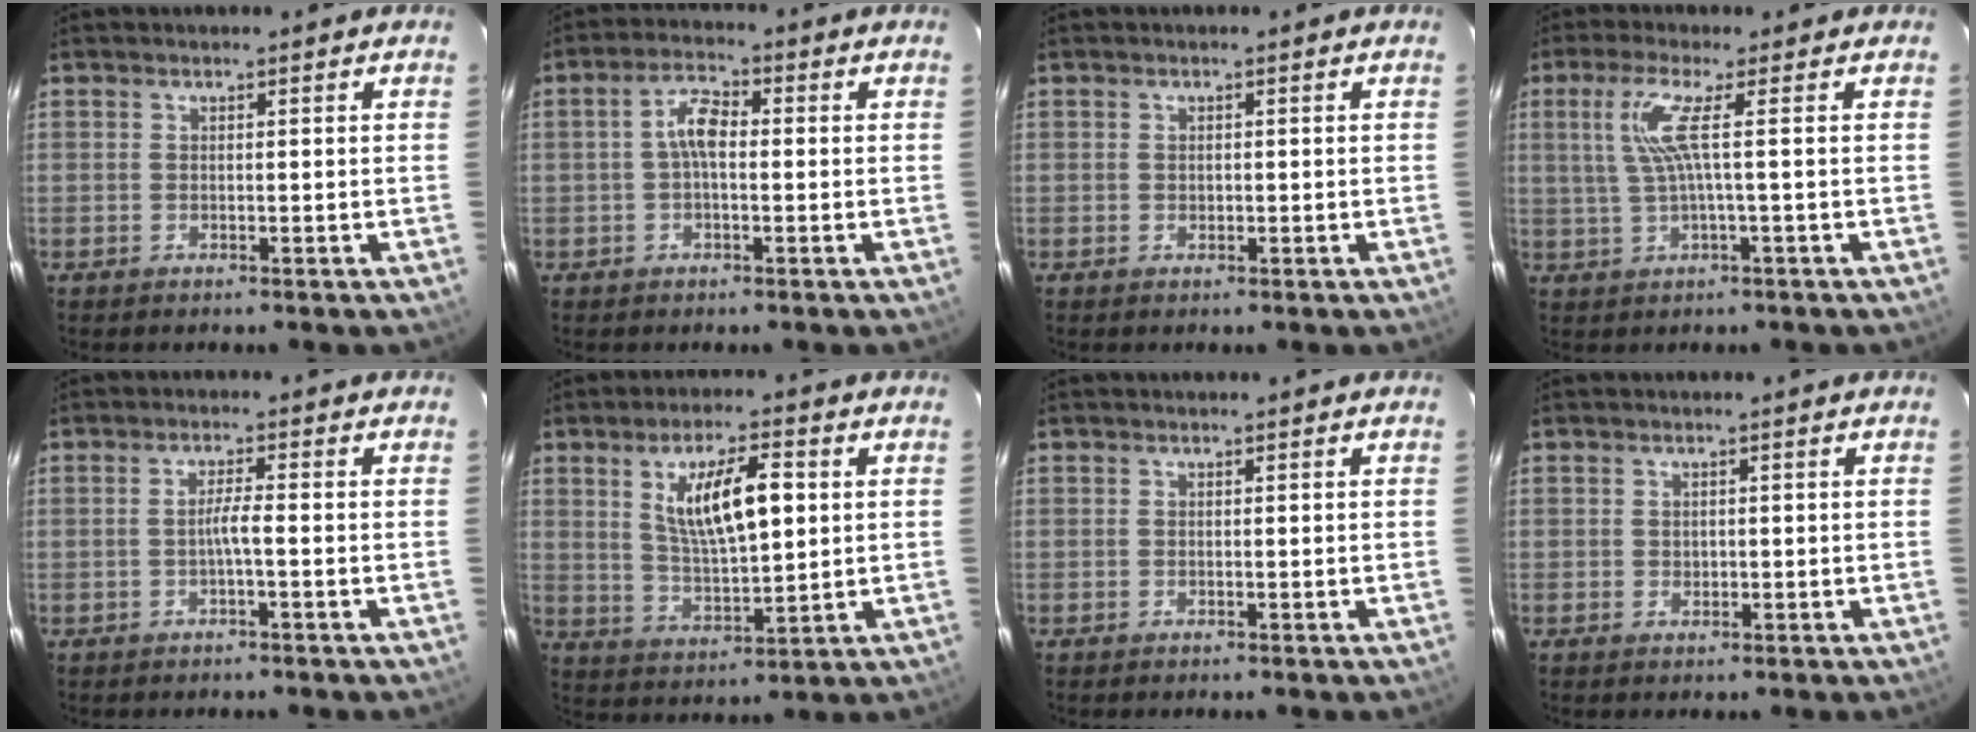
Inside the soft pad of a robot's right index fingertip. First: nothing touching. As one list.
[{"total": 4.7, "force": [-0.1, 2.2, 4.2], "torque": [-0.084, 0.017, -0.004]}, {"total": 0.6, "force": [0.0, 0.6, 0.0], "torque": [0.003, 0.000, 0.001]}, {"total": 5.6, "force": [0.9, -0.8, 5.5], "torque": [-0.108, -0.001, 0.028]}, {"total": 2.3, "force": [-0.9, -0.2, 2.1], "torque": [-0.041, 0.003, -0.015]}, {"total": 11.8, "force": [3.3, 3.9, 10.7], "torque": [-0.191, 0.002, 0.069]}, {"total": 0.0}, {"total": 0.9, "force": [0.1, 0.9, 0.1], "torque": [0.003, 0.000, 0.003]}]